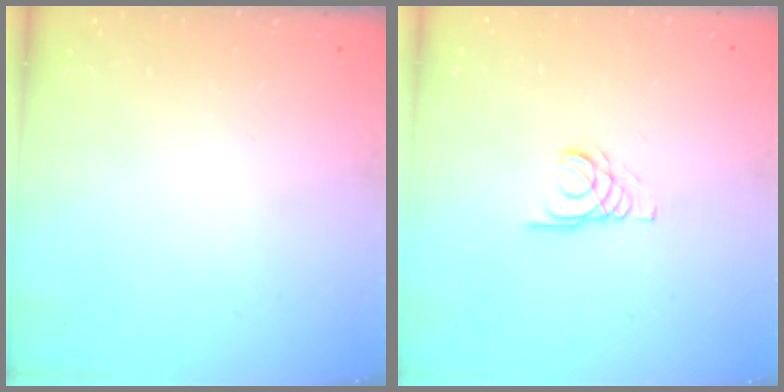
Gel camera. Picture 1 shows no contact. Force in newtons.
{"total": 2.1, "press": 2.1, "slide": 0.2}